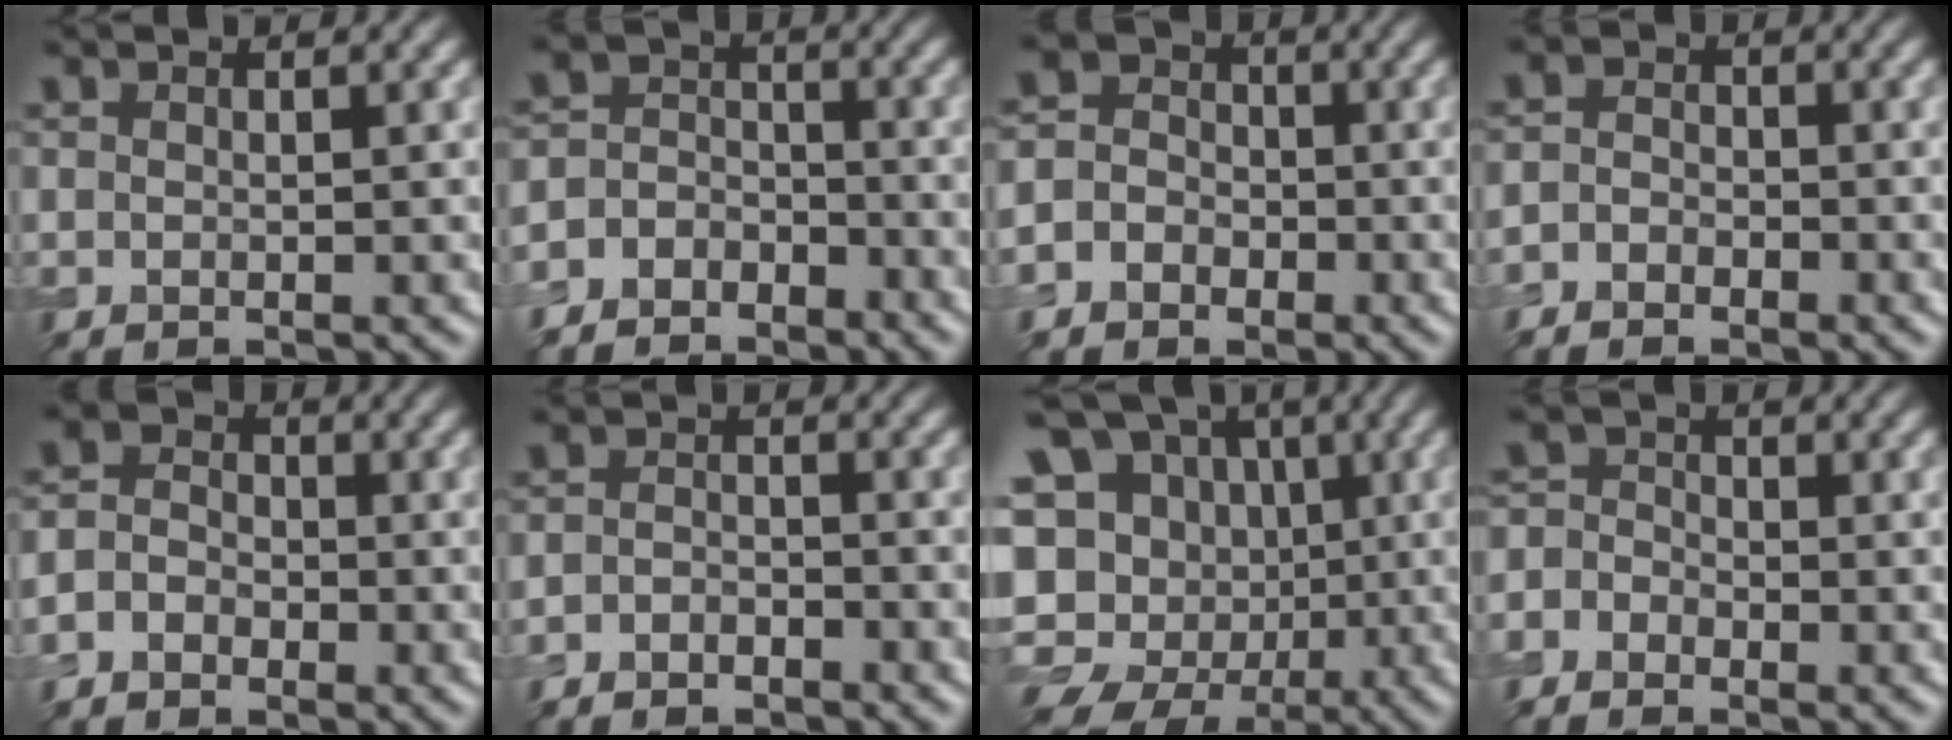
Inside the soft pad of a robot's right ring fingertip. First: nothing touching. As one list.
[{"total": 5.4, "force": [-4.2, 3.4, 0.7], "torque": [0.020, -0.001, -0.078]}, {"total": 5.7, "force": [-2.4, 5.0, 1.2], "torque": [-0.008, -0.003, -0.063]}, {"total": 2.0, "force": [-1.4, 1.3, 0.6], "torque": [0.001, 0.003, -0.037]}, {"total": 3.2, "force": [-1.2, 2.7, 1.4], "torque": [-0.008, 0.001, -0.030]}, {"total": 1.8, "force": [-1.3, 0.9, 0.8], "torque": [-0.014, 0.002, -0.028]}, {"total": 12.9, "force": [-4.1, 10.8, 5.8], "torque": [-0.126, -0.013, -0.056]}, {"total": 2.8, "force": [-1.6, 2.1, 0.7], "torque": [-0.005, 0.011, -0.042]}]